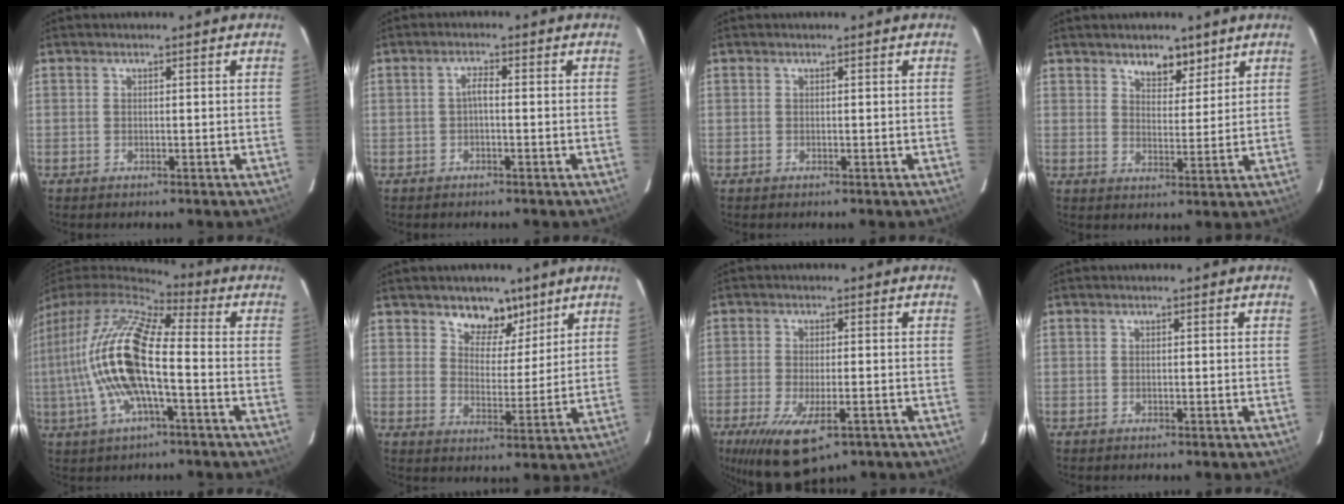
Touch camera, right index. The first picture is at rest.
{"total": 1.5, "force": [-0.4, 0.4, 1.4], "torque": [-0.028, 0.007, -0.008]}
{"total": 0.0}
{"total": 5.5, "force": [4.0, 2.7, 2.6], "torque": [-0.028, -0.006, 0.064]}
{"total": 18.7, "force": [-2.2, 5.3, 17.8], "torque": [-0.334, -0.008, -0.049]}
{"total": 7.6, "force": [5.4, 4.6, 2.6], "torque": [-0.027, -0.013, 0.084]}
{"total": 12.8, "force": [-7.3, 4.5, 9.5], "torque": [-0.197, -0.043, -0.116]}
{"total": 0.0}